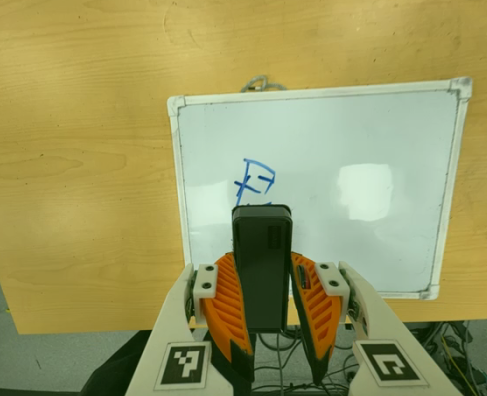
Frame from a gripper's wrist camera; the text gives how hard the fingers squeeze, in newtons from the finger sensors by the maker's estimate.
{"total": 7.9, "left": 5.8, "right": 10.0}